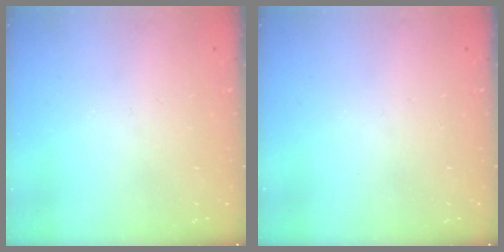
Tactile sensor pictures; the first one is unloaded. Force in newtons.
{"total": 0.0}